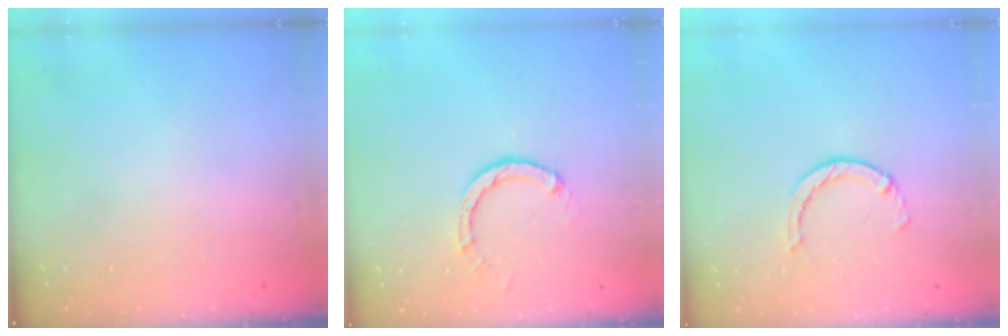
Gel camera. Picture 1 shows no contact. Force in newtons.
{"total": 3.0, "press": 3.0, "slide": 0.3}
{"total": 2.5, "press": 2.4, "slide": 0.4}